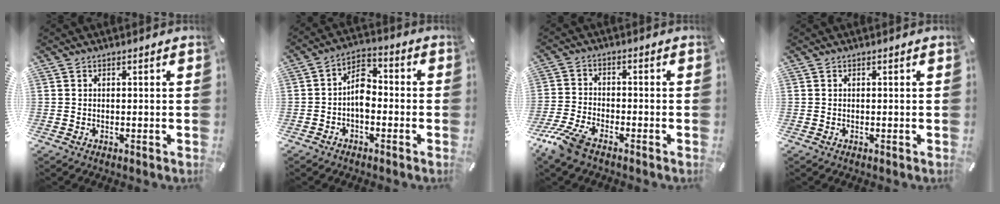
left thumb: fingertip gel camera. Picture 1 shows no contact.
{"total": 7.4, "force": [-2.2, 4.5, 5.5], "torque": [-0.105, 0.024, -0.041]}
{"total": 7.1, "force": [-5.3, 2.5, 4.0], "torque": [-0.103, 0.005, -0.106]}
{"total": 0.0}